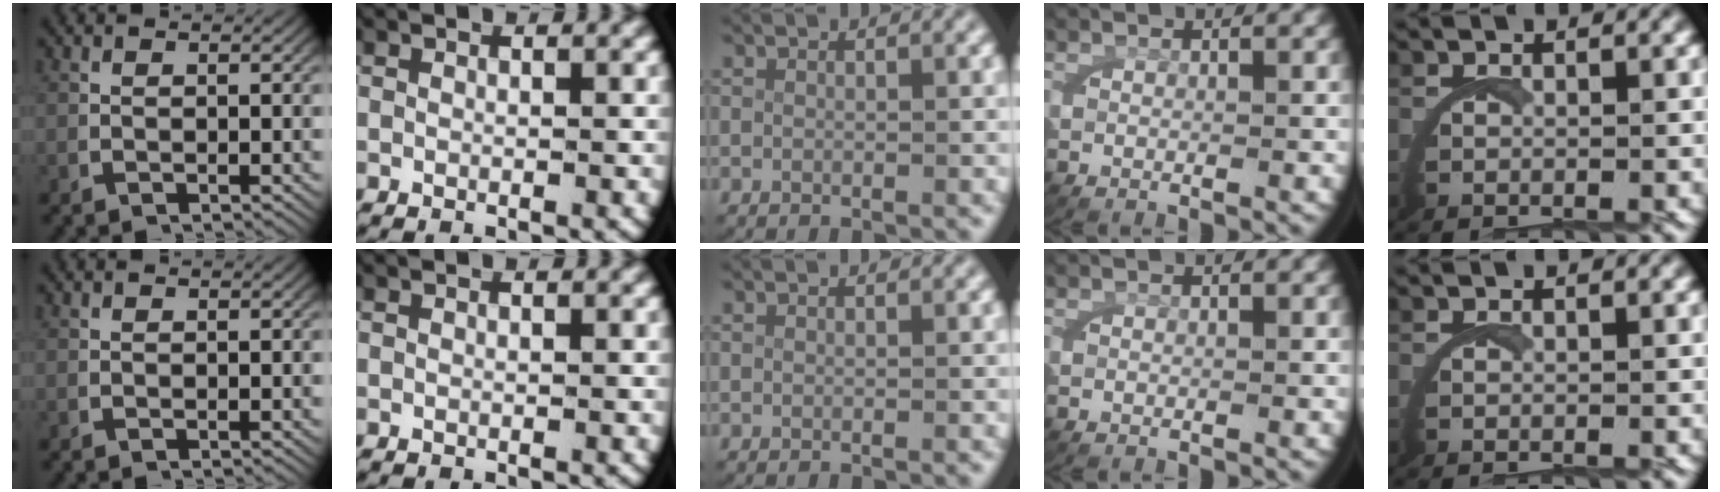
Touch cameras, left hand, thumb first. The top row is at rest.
{}